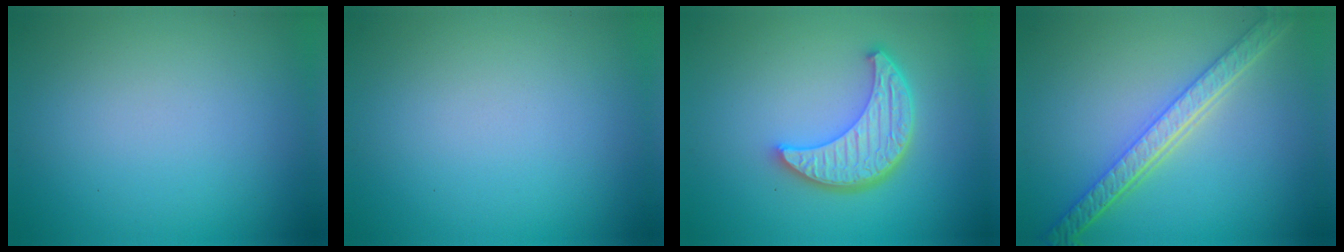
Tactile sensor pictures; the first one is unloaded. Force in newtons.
{"total": 0.0}
{"total": 5.5, "press": 4.2, "slide": 3.6}
{"total": 5.4, "press": 4.2, "slide": 3.5}